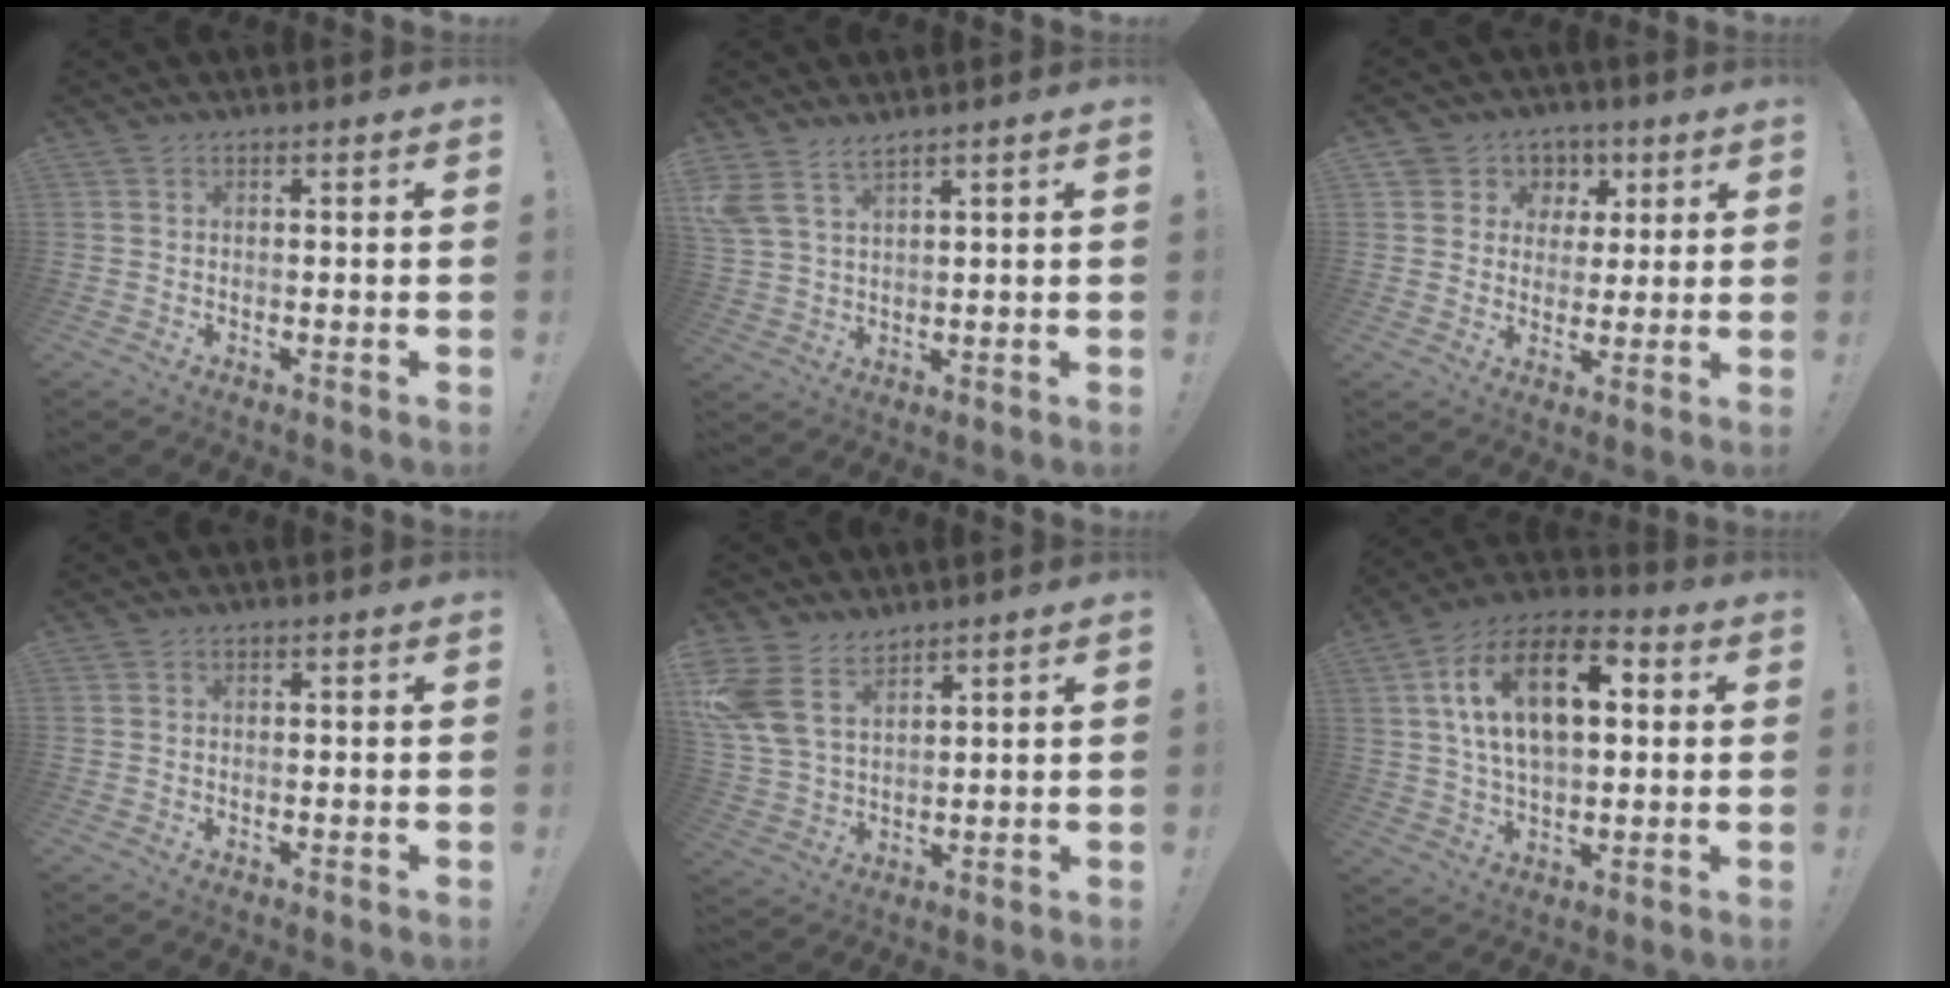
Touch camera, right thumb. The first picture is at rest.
{"total": 5.8, "force": [4.7, 1.8, 2.9], "torque": [-0.060, -0.018, 0.092]}
{"total": 7.3, "force": [1.6, 7.0, 1.4], "torque": [-0.022, -0.007, 0.037]}
{"total": 0.0}
{"total": 11.1, "force": [7.2, 6.7, 5.3], "torque": [-0.112, -0.038, 0.144]}
{"total": 19.4, "force": [4.7, 10.6, 15.5], "torque": [-0.281, 0.003, 0.071]}